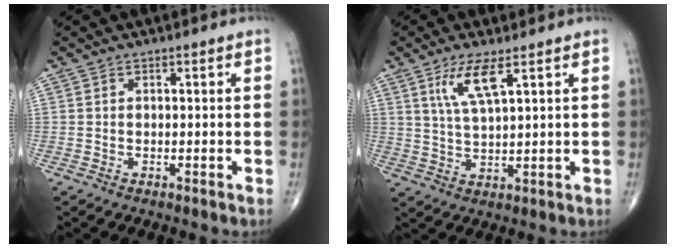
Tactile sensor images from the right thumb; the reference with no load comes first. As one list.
[{"total": 6.6, "force": [3.3, 1.3, 5.5], "torque": [-0.116, -0.019, 0.072]}]